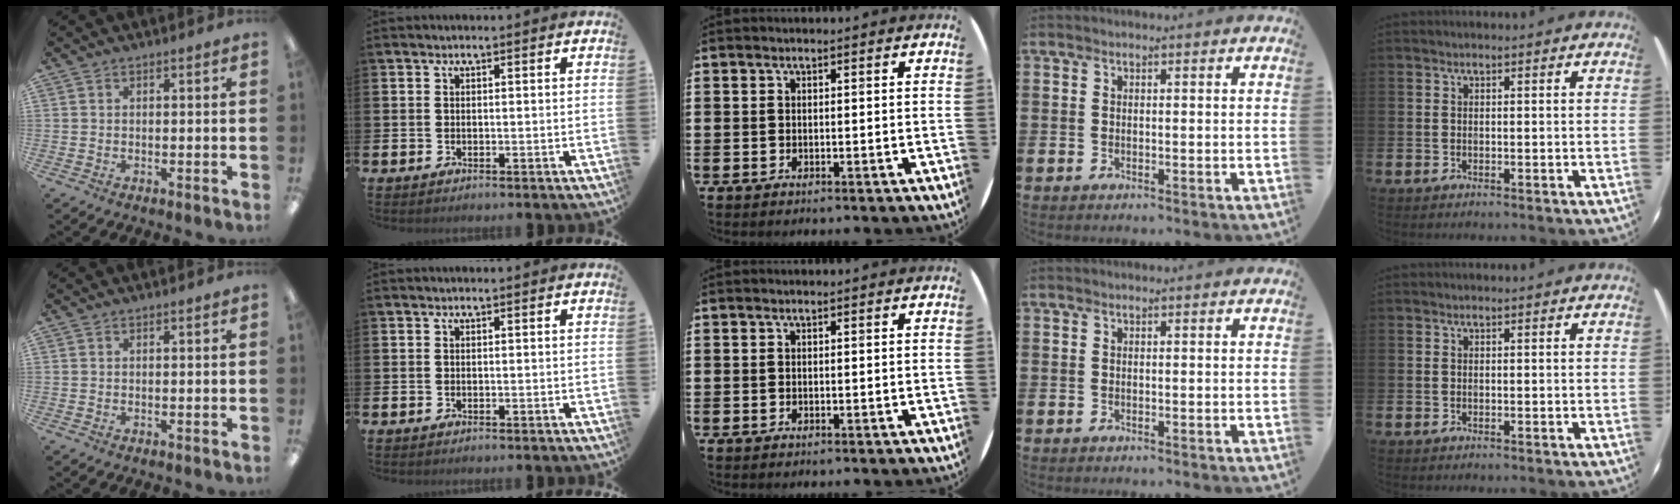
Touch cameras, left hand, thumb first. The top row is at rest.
{}